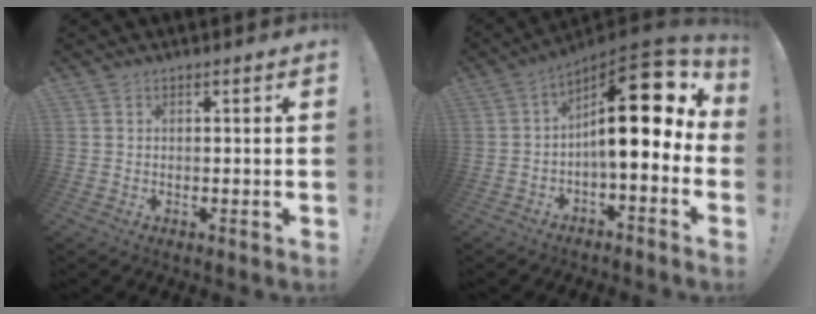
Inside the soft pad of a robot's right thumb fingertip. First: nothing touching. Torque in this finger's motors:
{"motor_torque": [2.57, 2.44, 2.07, -0.70, 0.43]}